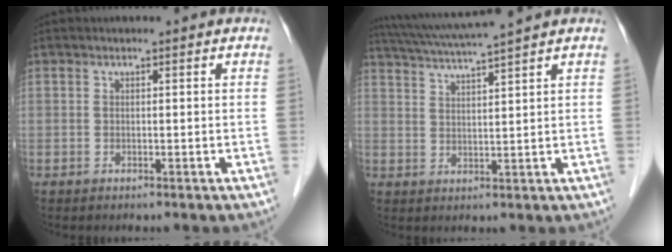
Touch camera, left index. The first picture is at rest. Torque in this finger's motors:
{"motor_torque": [0.36, -0.58, 0.10, 0.06]}